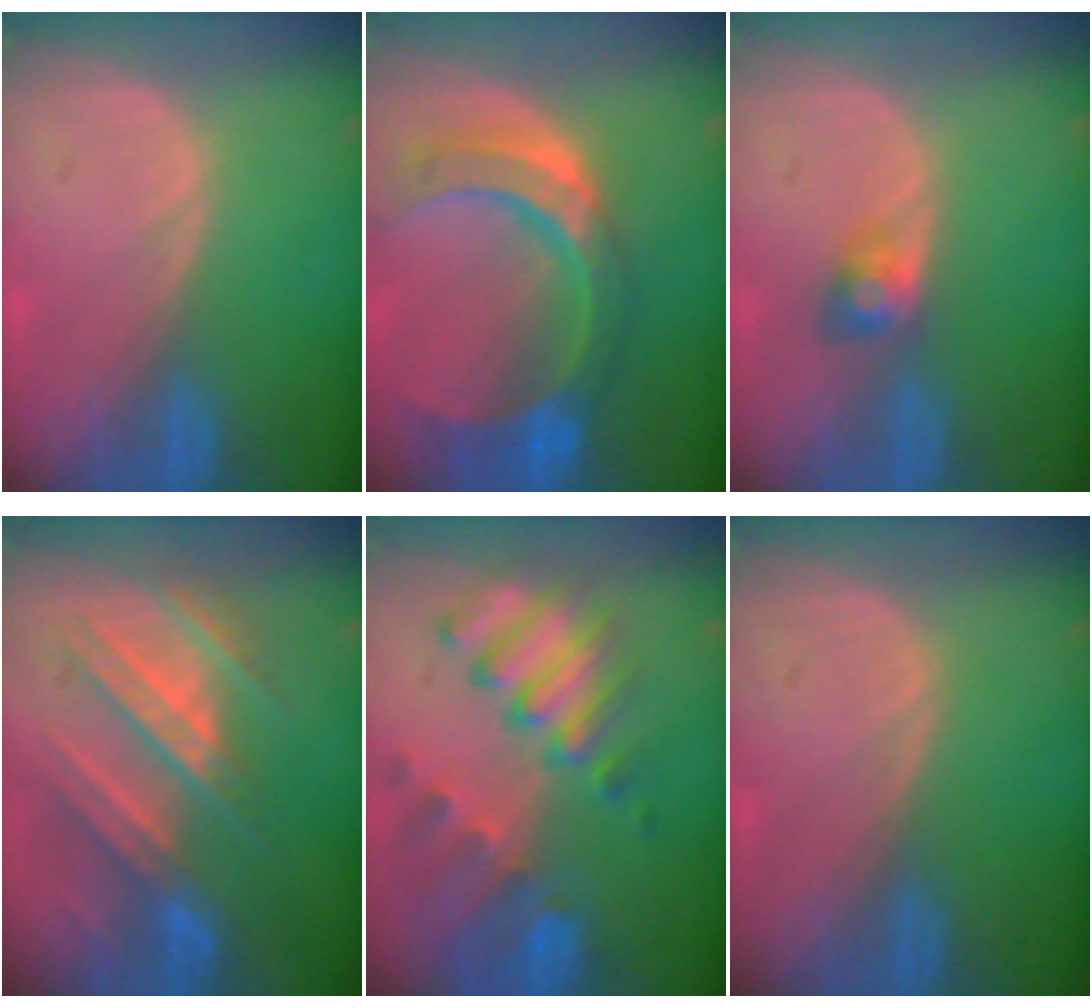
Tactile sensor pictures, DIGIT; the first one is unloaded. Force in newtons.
{"total": 11.2, "press": 9.4, "slide": 6.0}
{"total": 2.6, "press": 2.6, "slide": 0.1}
{"total": 9.3, "press": 9.2, "slide": 1.5}
{"total": 10.5, "press": 9.1, "slide": 5.3}
{"total": 0.0}